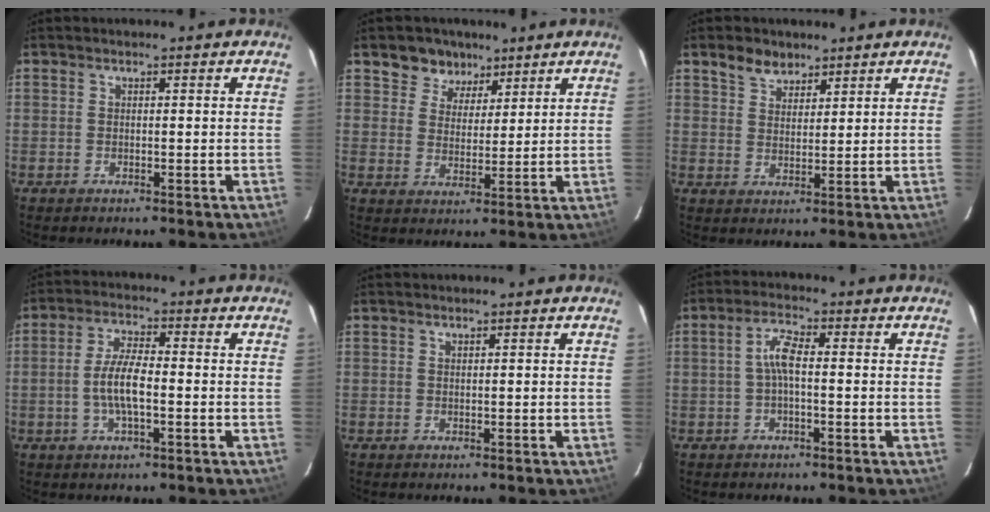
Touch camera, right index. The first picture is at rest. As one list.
[{"total": 6.3, "force": [4.3, 4.4, 1.1], "torque": [-0.016, 0.013, 0.073]}, {"total": 4.8, "force": [3.5, 2.8, 1.6], "torque": [-0.024, 0.010, 0.064]}, {"total": 6.7, "force": [-1.2, 1.8, 6.4], "torque": [-0.127, 0.006, -0.026]}, {"total": 0.0}, {"total": 4.0, "force": [-0.4, 1.0, 3.8], "torque": [-0.080, 0.012, -0.008]}]